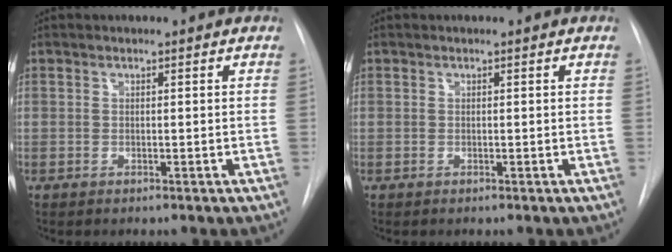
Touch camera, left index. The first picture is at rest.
{"total": 0.0}